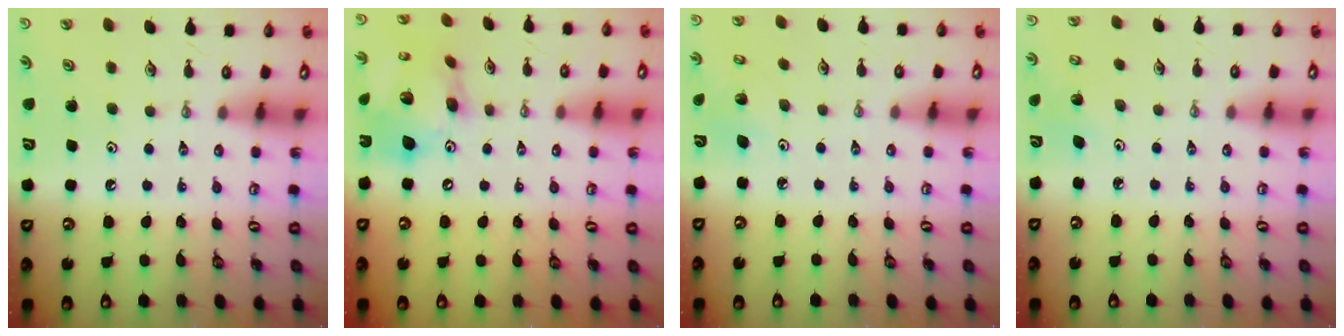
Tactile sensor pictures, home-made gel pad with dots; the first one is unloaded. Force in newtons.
{"total": 17.4, "press": 17.4, "slide": 1.8}
{"total": 3.8, "press": 3.7, "slide": 1.0}
{"total": 2.7, "press": 2.7, "slide": 0.4}